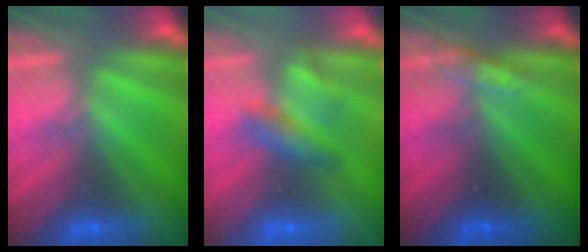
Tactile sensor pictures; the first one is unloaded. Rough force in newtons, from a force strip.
{"total": 2.3}
{"total": 3.1}